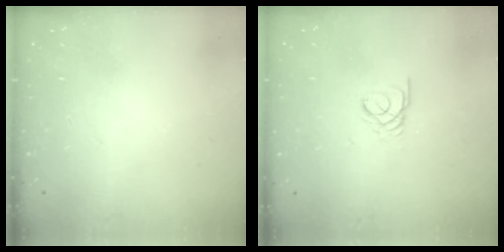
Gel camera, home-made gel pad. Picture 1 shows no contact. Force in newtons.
{"total": 2.3, "press": 2.3, "slide": 0.2}